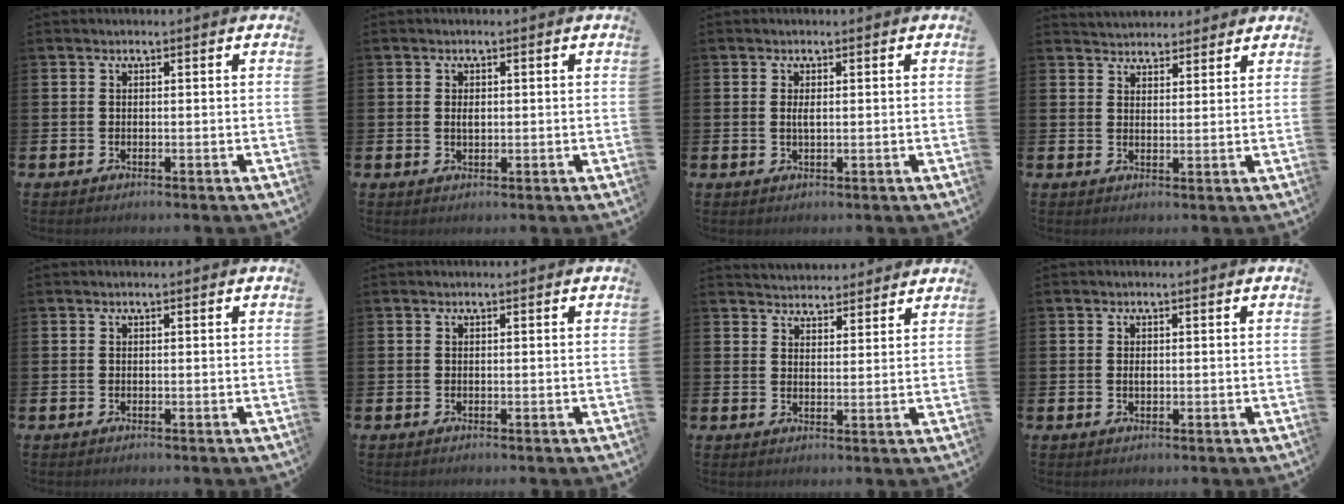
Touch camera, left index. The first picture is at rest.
{"total": 1.2, "force": [0.2, 0.7, 1.0], "torque": [-0.016, 0.004, 0.001]}
{"total": 1.2, "force": [0.3, 0.4, 1.1], "torque": [-0.018, 0.000, 0.003]}
{"total": 3.7, "force": [3.5, 0.9, -0.4], "torque": [0.003, -0.016, 0.065]}
{"total": 0.0}
{"total": 0.0}
{"total": 3.9, "force": [3.8, 0.6, -0.3], "torque": [0.003, -0.022, 0.069]}
{"total": 0.8, "force": [0.1, 0.4, 0.6], "torque": [-0.009, 0.001, -0.001]}